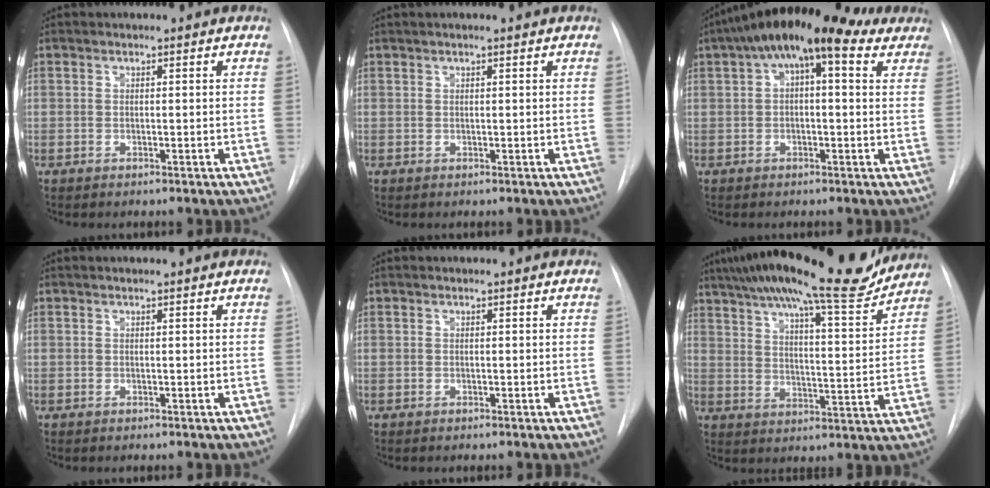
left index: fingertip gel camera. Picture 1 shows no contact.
{"total": 1.2, "force": [0.8, 0.0, 0.9], "torque": [-0.015, 0.011, 0.012]}
{"total": 16.6, "force": [9.8, 5.9, 12.0], "torque": [-0.199, 0.070, 0.145]}
{"total": 0.0}
{"total": 0.0}
{"total": 23.1, "force": [19.5, 3.3, 11.9], "torque": [-0.198, 0.001, 0.271]}